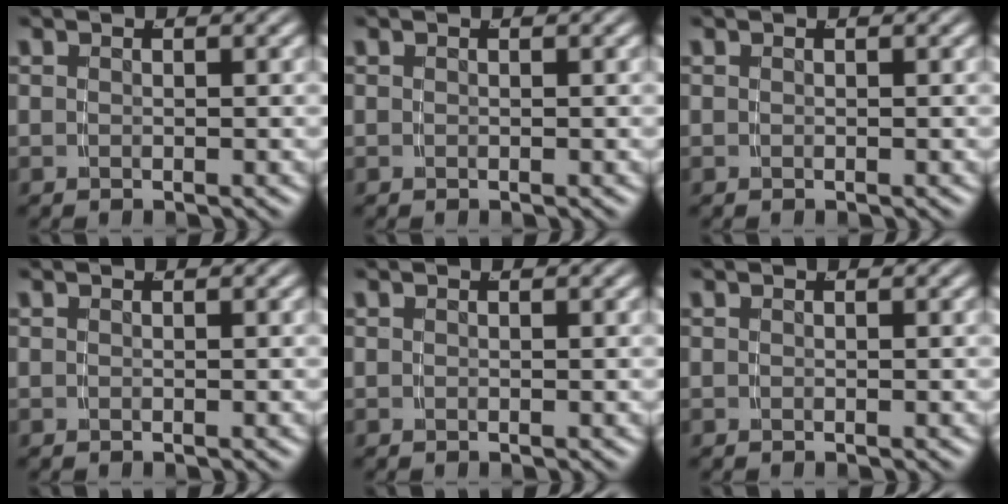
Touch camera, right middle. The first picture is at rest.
{"total": 0.0}
{"total": 0.0}
{"total": 0.0}
{"total": 0.0}
{"total": 0.0}